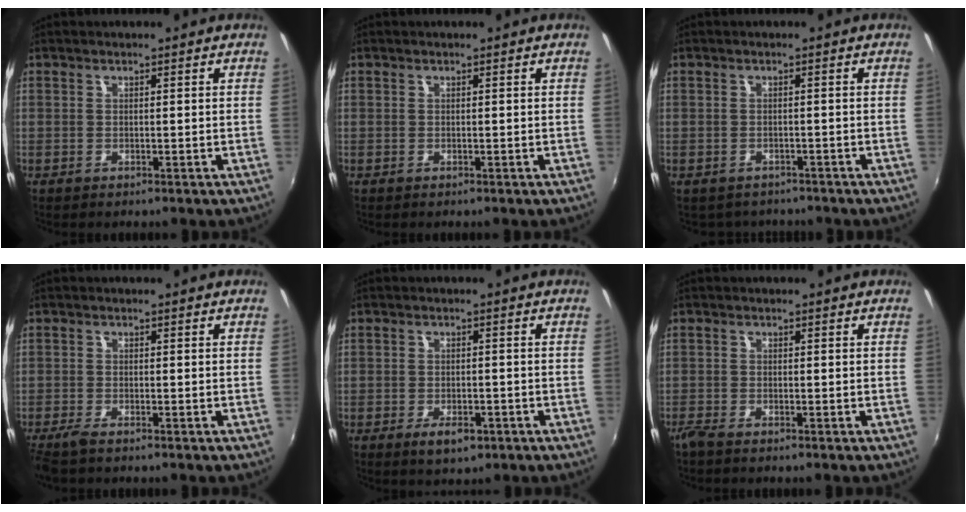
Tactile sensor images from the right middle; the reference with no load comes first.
{"total": 0.0}
{"total": 2.8, "force": [-2.4, 1.5, 0.3], "torque": [-0.014, -0.013, -0.032]}
{"total": 2.8, "force": [-2.3, 0.3, 1.6], "torque": [-0.043, -0.011, -0.047]}
{"total": 4.4, "force": [-2.1, 2.2, 3.1], "torque": [-0.068, -0.009, -0.031]}
{"total": 1.7, "force": [-1.5, 0.1, 0.9], "torque": [-0.022, -0.007, -0.032]}